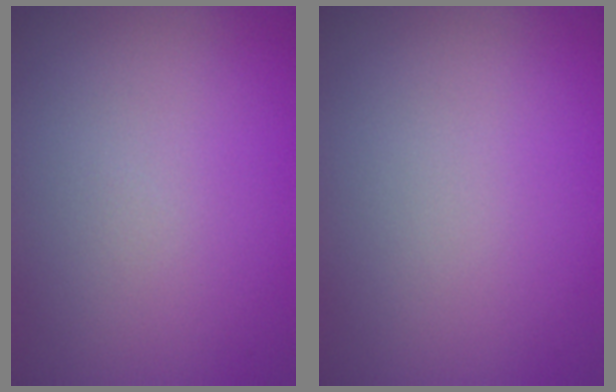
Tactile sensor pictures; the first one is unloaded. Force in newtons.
{"total": 0.0}